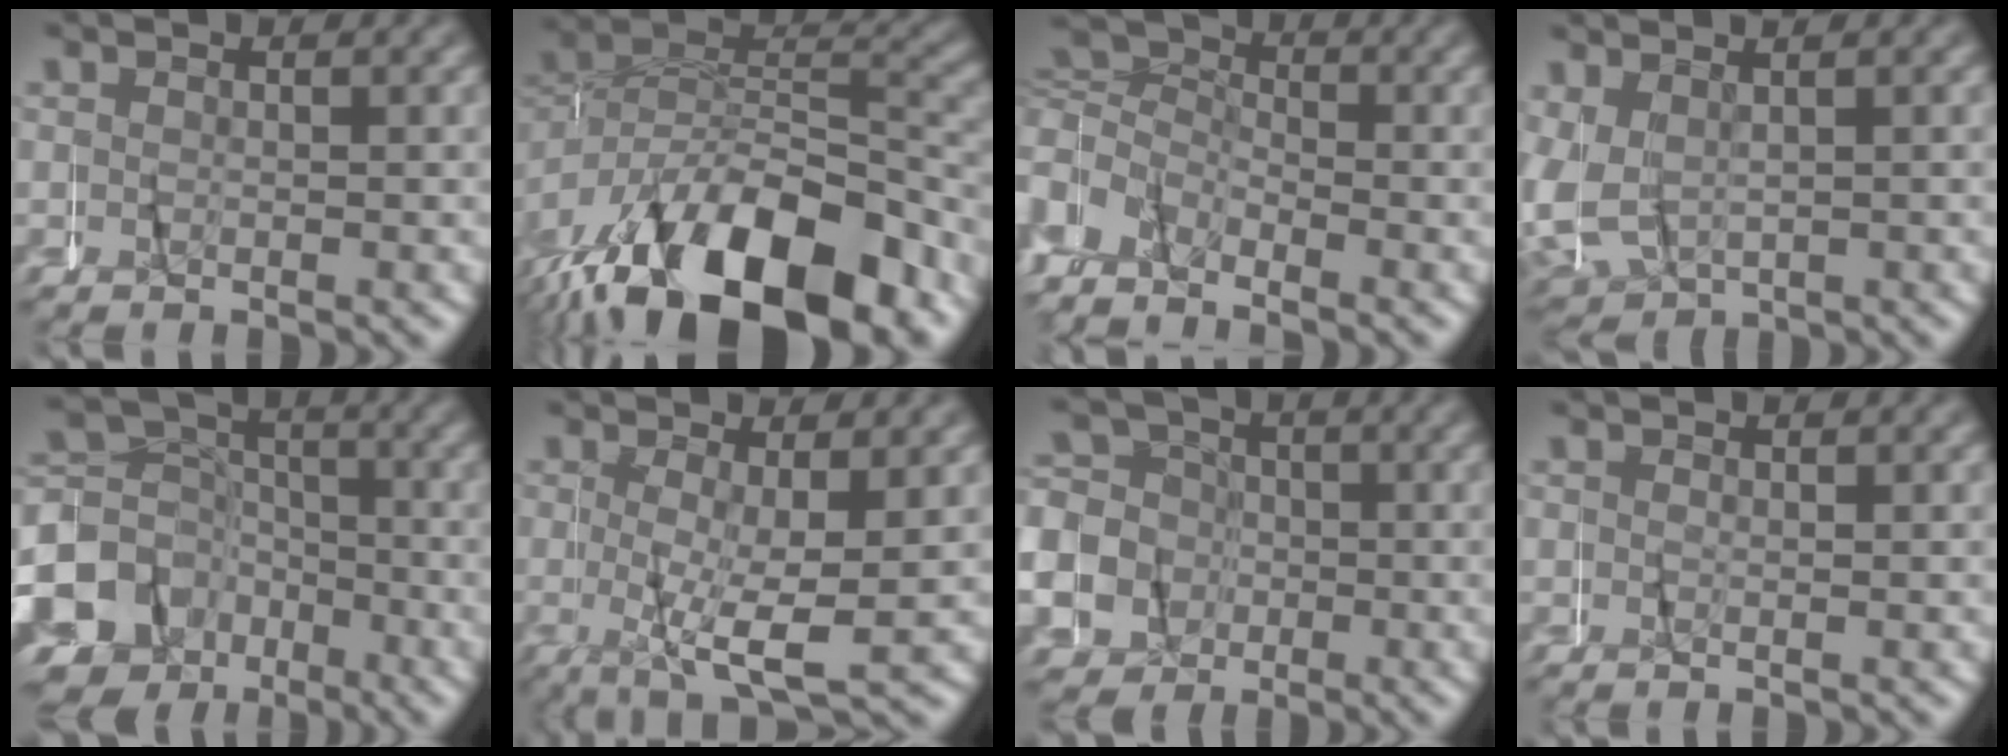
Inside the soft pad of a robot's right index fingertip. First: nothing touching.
{"total": 13.6, "force": [-7.2, 6.9, 9.2], "torque": [-0.169, -0.019, -0.102]}
{"total": 6.8, "force": [-1.1, 5.8, 3.3], "torque": [-0.083, -0.011, -0.024]}
{"total": 7.0, "force": [-0.3, 6.4, 2.7], "torque": [-0.107, -0.022, 0.003]}
{"total": 13.5, "force": [-4.3, 11.8, 4.9], "torque": [-0.095, -0.042, -0.077]}
{"total": 5.5, "force": [-1.4, 1.4, 5.1], "torque": [-0.090, -0.016, -0.012]}
{"total": 13.1, "force": [-0.6, 12.4, 4.2], "torque": [-0.119, -0.033, -0.017]}
{"total": 0.0}